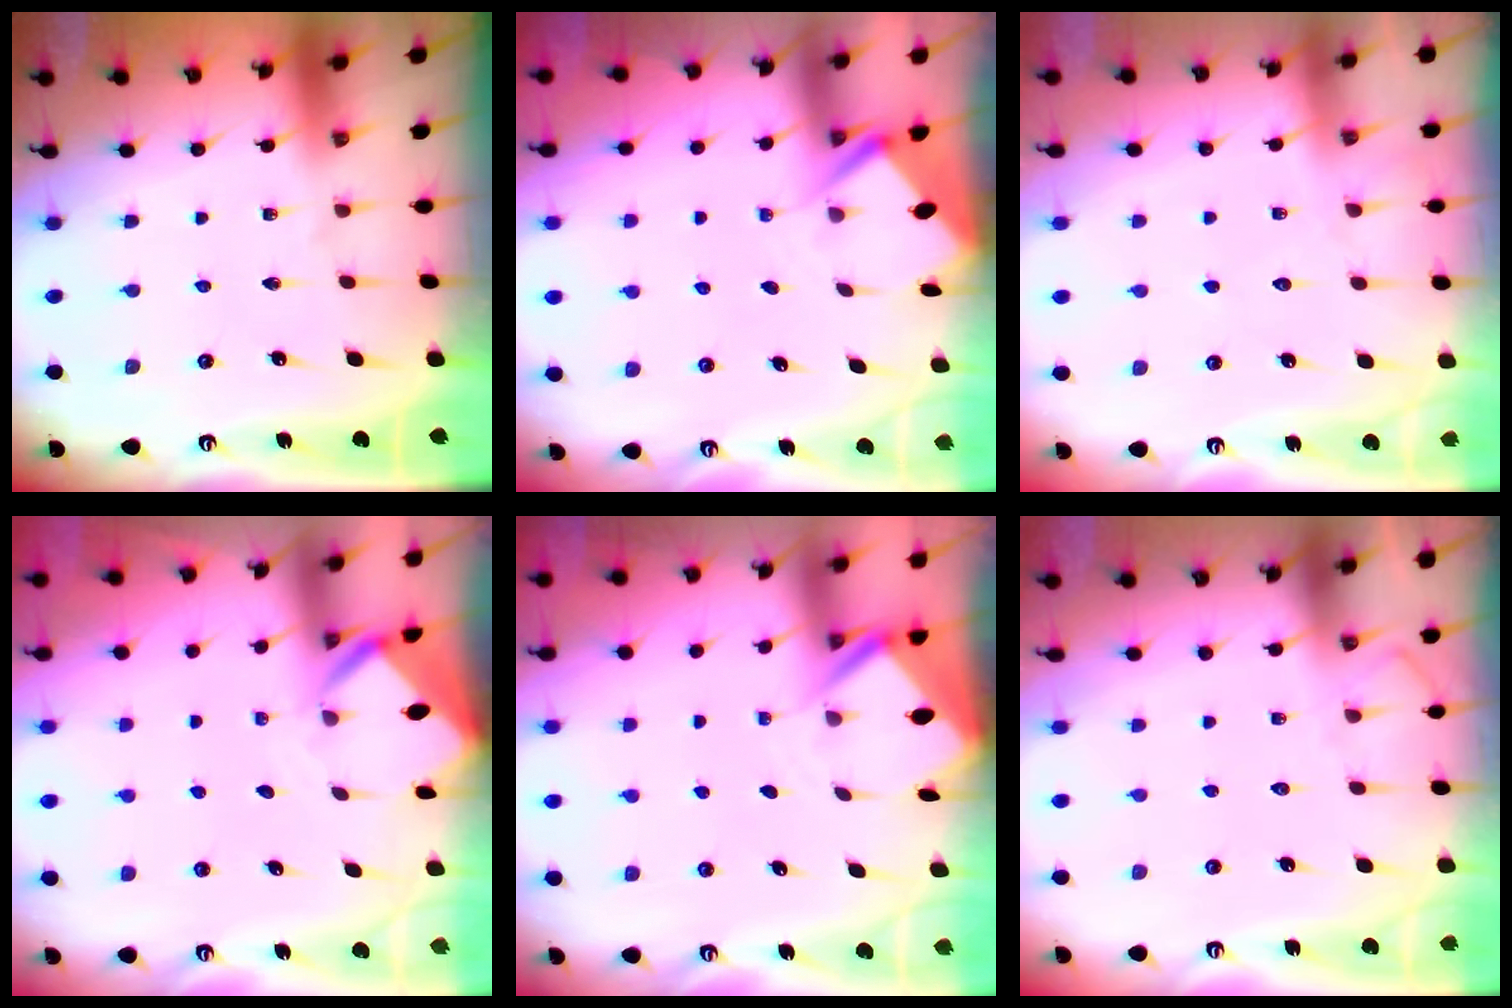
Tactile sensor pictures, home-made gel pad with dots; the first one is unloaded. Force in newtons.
{"total": 2.6, "press": 2.6, "slide": 0.1}
{"total": 6.6, "press": 6.5, "slide": 0.8}
{"total": 3.2, "press": 3.2, "slide": 0.2}
{"total": 3.0, "press": 3.0, "slide": 0.3}
{"total": 4.8, "press": 4.8, "slide": 0.6}